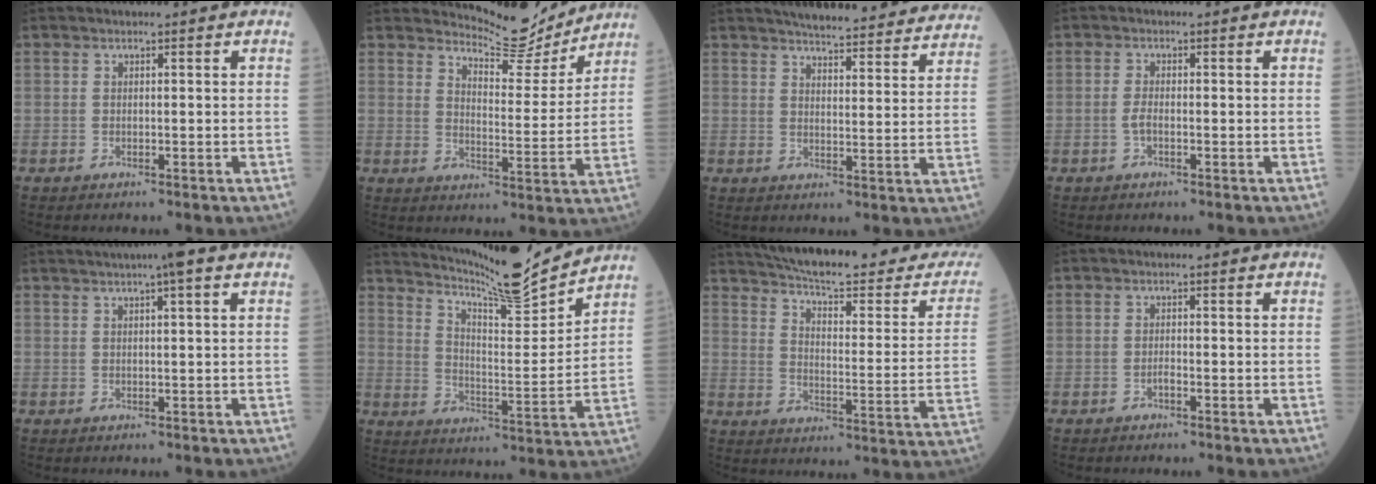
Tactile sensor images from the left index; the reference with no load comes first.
{"total": 8.8, "force": [8.8, 0.6, 0.0], "torque": [-0.010, -0.025, 0.127]}
{"total": 22.6, "force": [21.0, 3.4, 7.6], "torque": [-0.092, -0.029, 0.246]}
{"total": 1.5, "force": [-0.7, 0.4, 1.3], "torque": [-0.029, 0.002, -0.015]}
{"total": 5.0, "force": [3.4, -0.1, 3.7], "torque": [-0.056, 0.023, 0.052]}
{"total": 14.0, "force": [13.5, -1.4, 3.5], "torque": [-0.066, -0.030, 0.211]}
{"total": 26.8, "force": [24.1, 3.5, 11.1], "torque": [-0.162, -0.072, 0.302]}
{"total": 0.7, "force": [-0.5, 0.0, 0.5], "torque": [-0.010, 0.000, -0.010]}